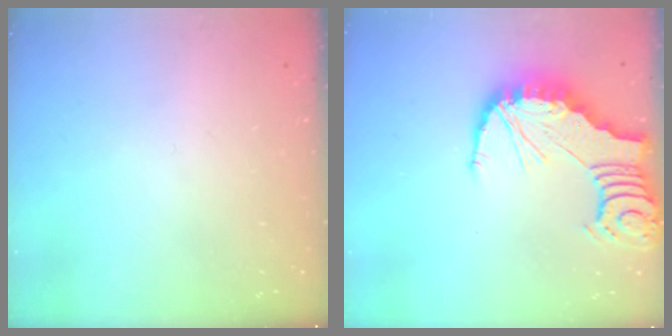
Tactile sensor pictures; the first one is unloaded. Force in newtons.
{"total": 5.6, "press": 5.5, "slide": 0.6}